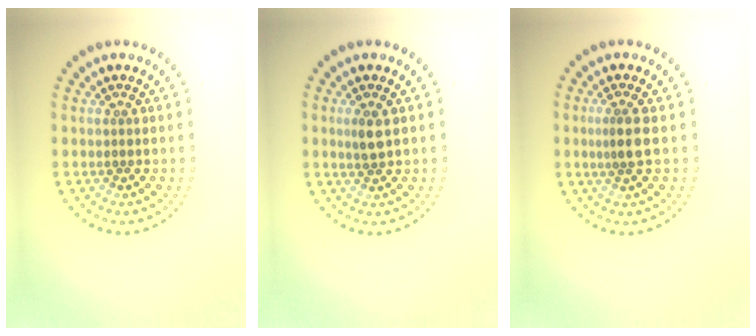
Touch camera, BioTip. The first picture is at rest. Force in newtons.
{"total": 1.5, "press": 1.4, "slide": 0.5}
{"total": 2.0, "press": 1.6, "slide": 1.2}